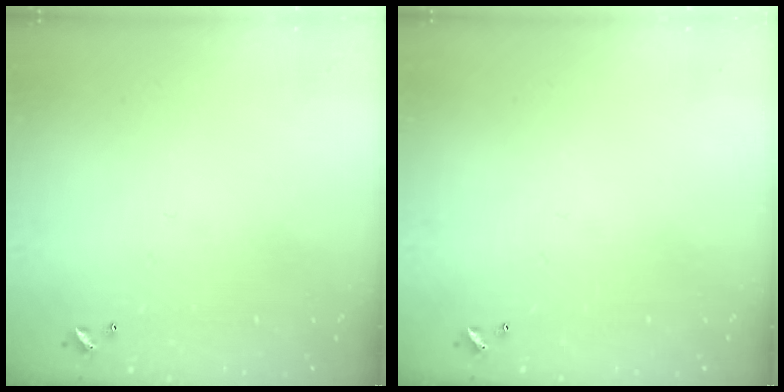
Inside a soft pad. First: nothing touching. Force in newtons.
{"total": 0.0}